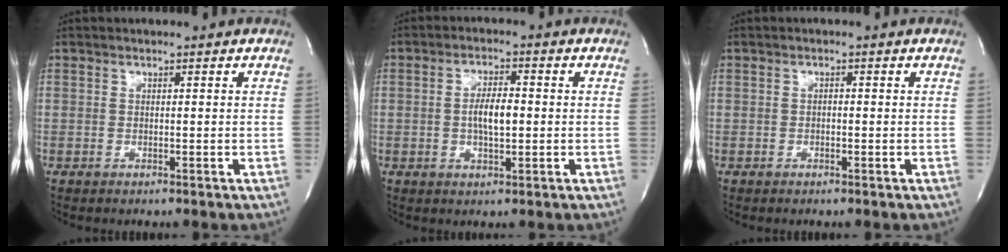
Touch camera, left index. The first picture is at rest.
{"total": 4.8, "force": [-0.3, 1.5, 4.5], "torque": [-0.086, 0.002, -0.004]}
{"total": 0.6, "force": [-0.3, 0.3, 0.4], "torque": [-0.005, 0.003, -0.005]}